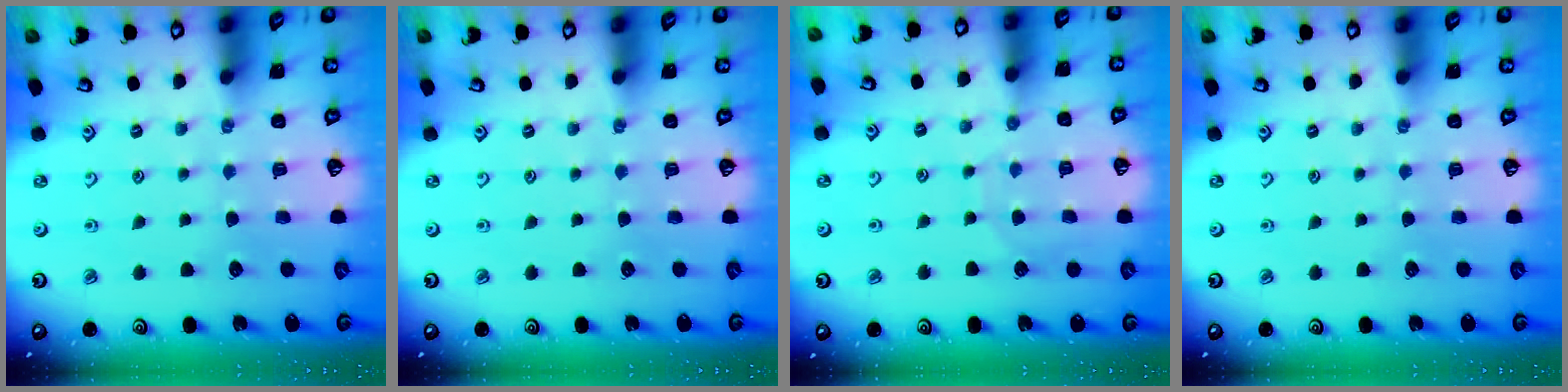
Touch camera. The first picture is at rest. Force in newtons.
{"total": 0.0}
{"total": 7.8, "press": 7.8, "slide": 0.4}
{"total": 0.0}